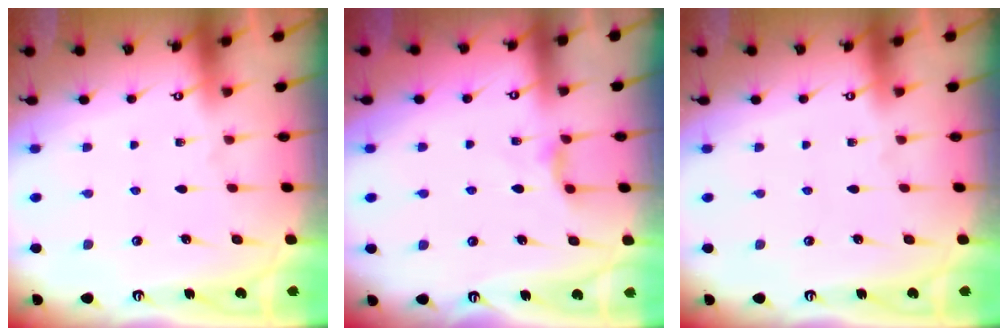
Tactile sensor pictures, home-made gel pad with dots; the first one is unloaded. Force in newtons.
{"total": 4.3, "press": 4.3, "slide": 0.7}
{"total": 0.0}